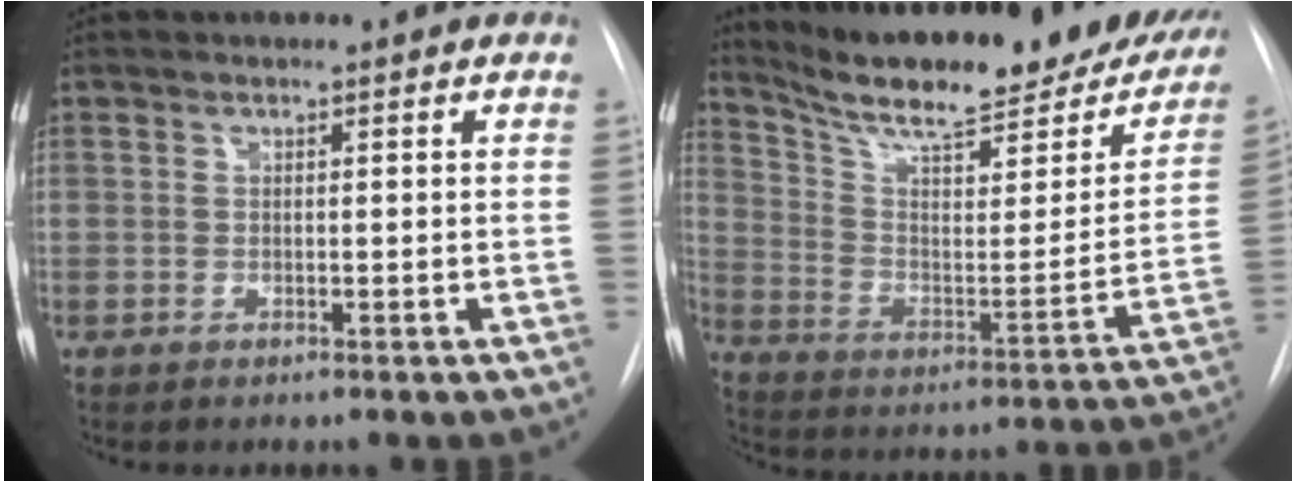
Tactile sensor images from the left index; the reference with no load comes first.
{"total": 27.9, "force": [22.6, 5.6, 15.4], "torque": [-0.231, -0.044, 0.311]}